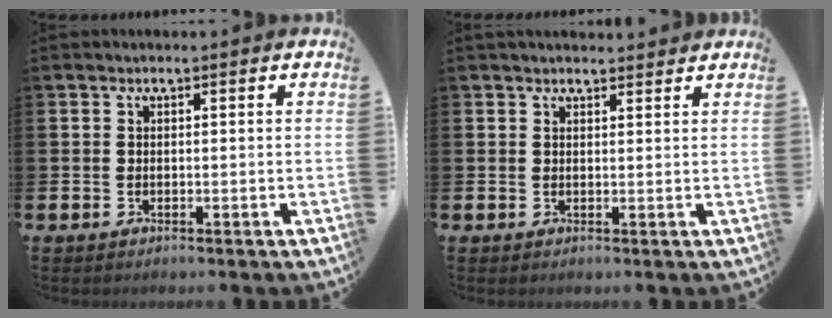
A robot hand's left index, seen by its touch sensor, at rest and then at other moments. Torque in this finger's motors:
{"motor_torque": [0.94, -1.19, 0.15, 0.04]}